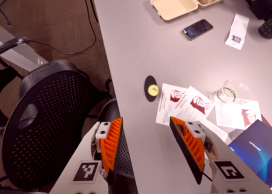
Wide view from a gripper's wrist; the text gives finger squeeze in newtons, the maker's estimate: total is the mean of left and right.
{"total": 1.1, "left": 1.9, "right": 0.3}